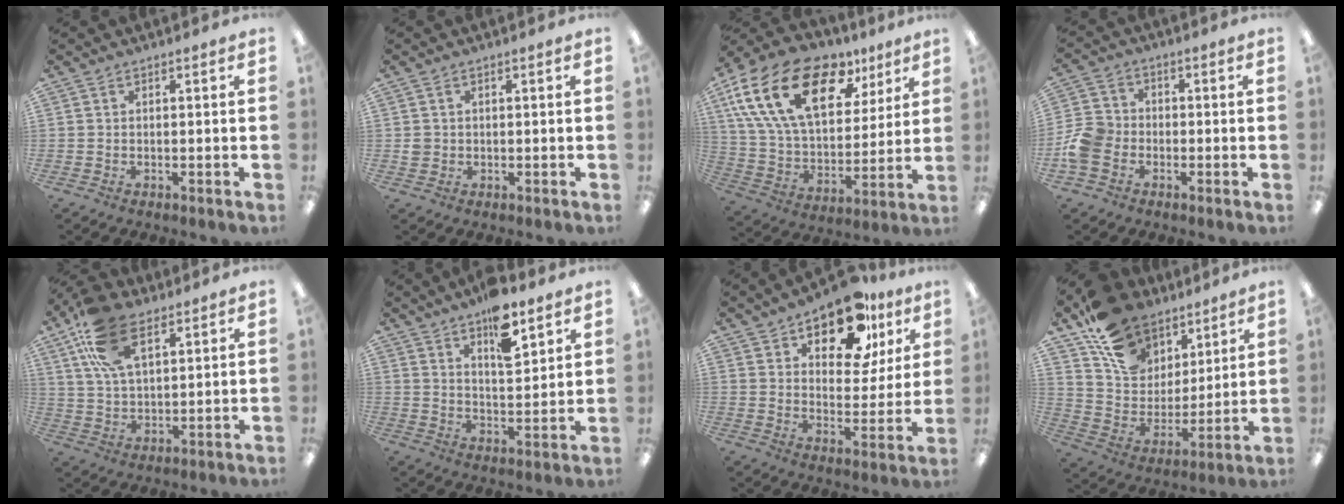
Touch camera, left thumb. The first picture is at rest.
{"total": 2.1, "force": [0.4, 1.9, 0.8], "torque": [-0.017, 0.004, 0.007]}
{"total": 24.3, "force": [11.1, 13.8, 16.7], "torque": [-0.316, -0.040, 0.197]}
{"total": 8.2, "force": [-2.9, 6.6, 3.9], "torque": [-0.087, 0.028, -0.053]}
{"total": 15.9, "force": [8.8, 8.0, 10.5], "torque": [-0.220, -0.016, 0.161]}
{"total": 10.6, "force": [7.5, 3.9, 6.3], "torque": [-0.087, -0.044, 0.126]}
{"total": 16.5, "force": [11.6, 7.9, 8.6], "torque": [-0.130, -0.060, 0.198]}
{"total": 16.7, "force": [11.4, 11.0, 5.3], "torque": [-0.103, -0.076, 0.217]}